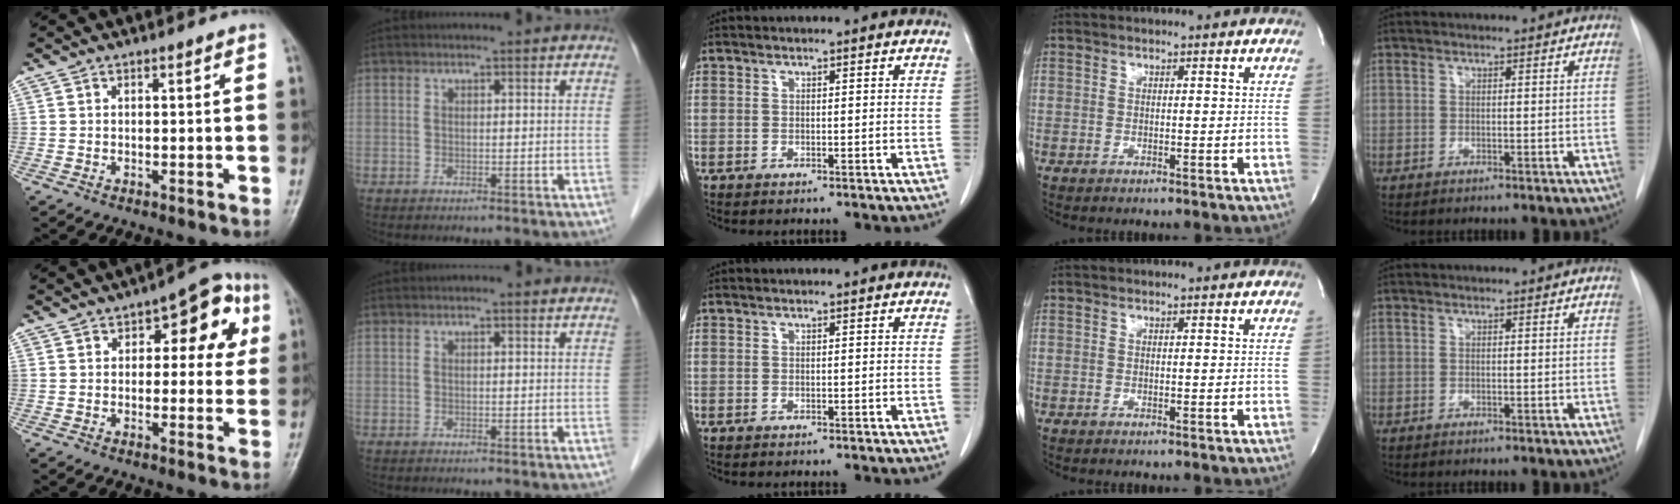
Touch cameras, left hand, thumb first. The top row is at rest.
{"thumb": {"total": 11.4, "force": [3.6, 6.2, 8.9], "torque": [-0.058, 0.013, 0.037]}, "index": {"total": 0.8, "force": [0.6, 0.1, 0.6], "torque": [-0.009, 0.006, 0.008]}}